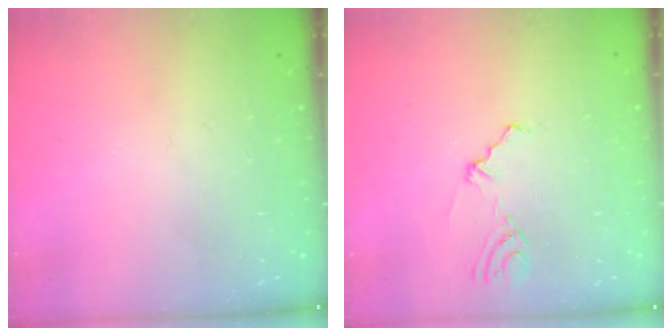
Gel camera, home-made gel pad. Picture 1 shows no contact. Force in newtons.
{"total": 2.1, "press": 1.1, "slide": 1.8}